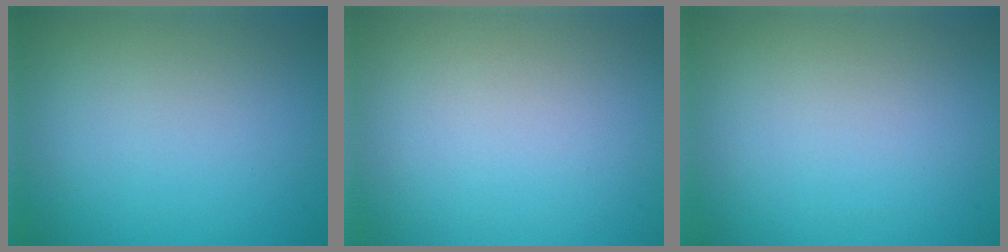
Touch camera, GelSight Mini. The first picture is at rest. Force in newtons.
{"total": 0.0}
{"total": 0.0}